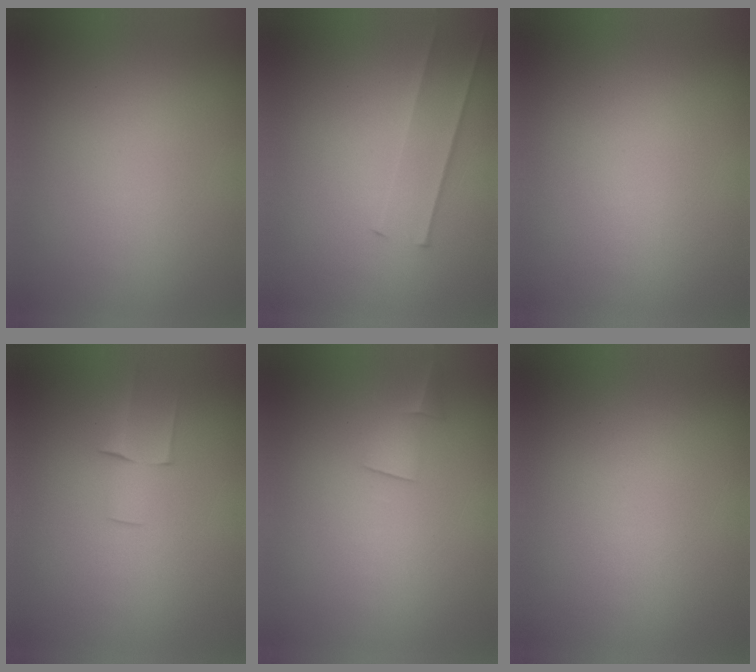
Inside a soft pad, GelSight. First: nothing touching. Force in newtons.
{"total": 2.2}
{"total": 0.0}
{"total": 2.1}
{"total": 2.2}
{"total": 0.0}